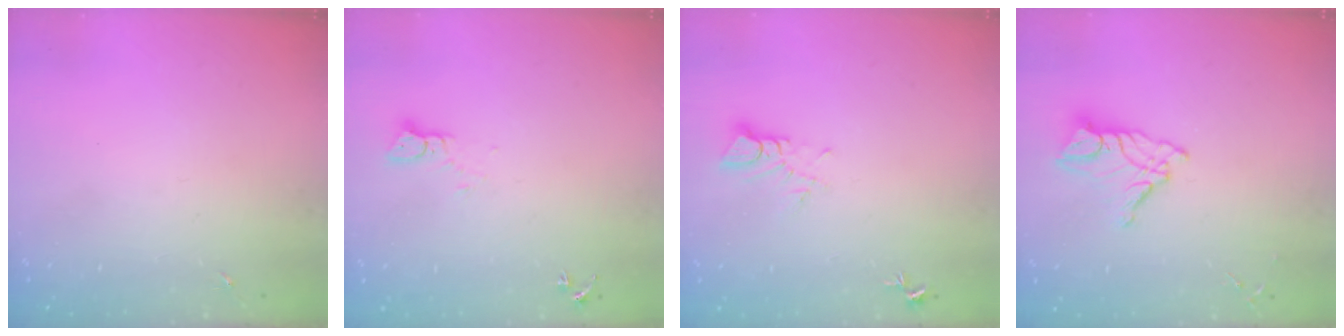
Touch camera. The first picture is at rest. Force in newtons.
{"total": 3.2, "press": 3.2, "slide": 0.4}
{"total": 3.6, "press": 3.6, "slide": 0.2}
{"total": 11.3, "press": 11.2, "slide": 1.1}